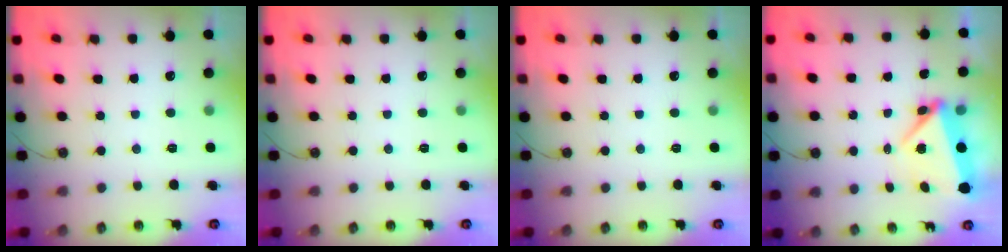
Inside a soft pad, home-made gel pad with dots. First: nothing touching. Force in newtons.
{"total": 0.0}
{"total": 0.0}
{"total": 5.8, "press": 5.8, "slide": 0.3}